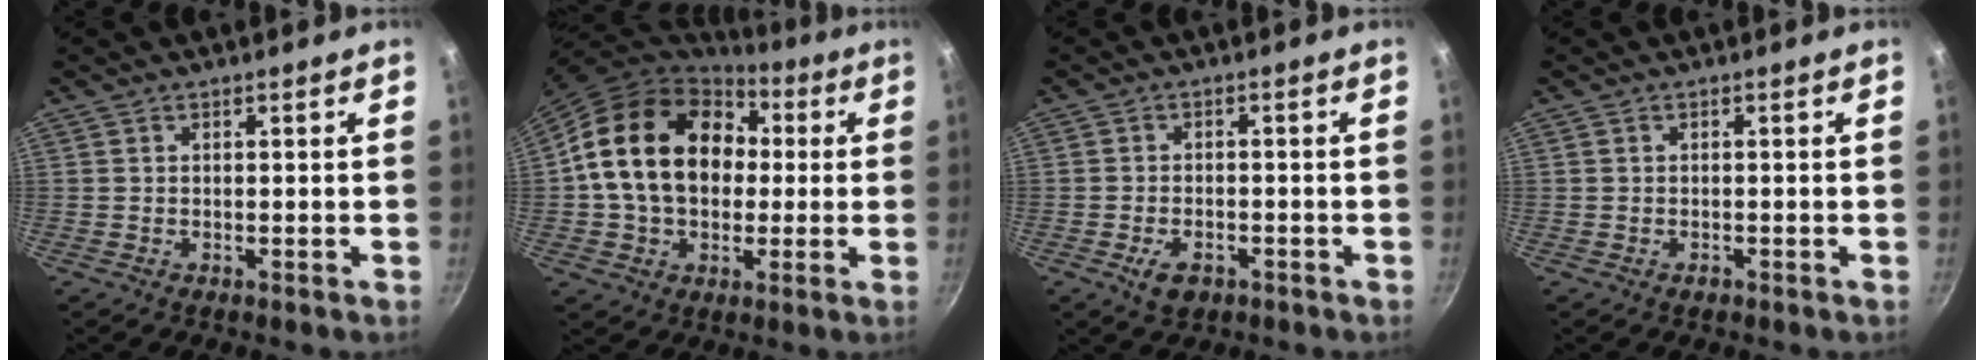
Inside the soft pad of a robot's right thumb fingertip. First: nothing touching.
{"total": 20.6, "force": [2.7, 15.5, 13.3], "torque": [-0.211, 0.033, 0.044]}
{"total": 4.4, "force": [-2.1, 2.7, 2.7], "torque": [-0.044, 0.013, -0.030]}
{"total": 0.6, "force": [-0.4, 0.3, 0.3], "torque": [-0.005, 0.004, -0.004]}